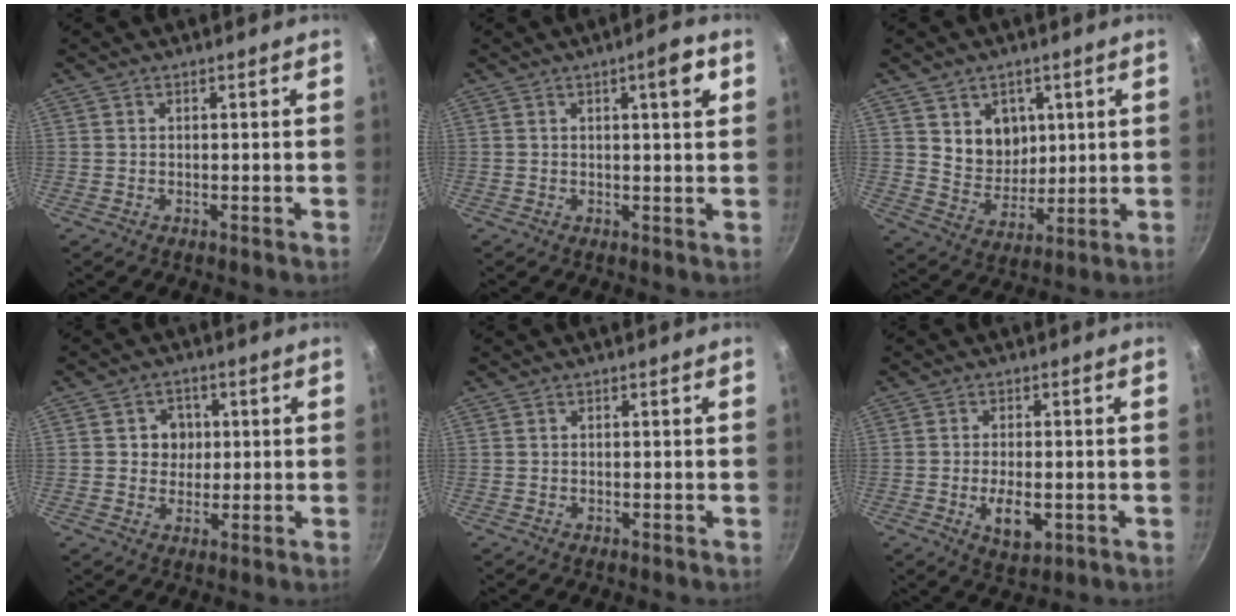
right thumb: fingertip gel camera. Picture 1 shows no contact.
{"total": 5.2, "force": [1.9, 1.1, 4.7], "torque": [-0.055, 0.000, 0.023]}
{"total": 8.9, "force": [2.8, 7.6, 3.8], "torque": [-0.031, -0.024, 0.057]}
{"total": 4.8, "force": [0.7, 4.5, 1.8], "torque": [0.006, -0.001, 0.006]}
{"total": 0.0}
{"total": 6.3, "force": [-1.5, 3.1, 5.3], "torque": [-0.087, -0.002, -0.019]}